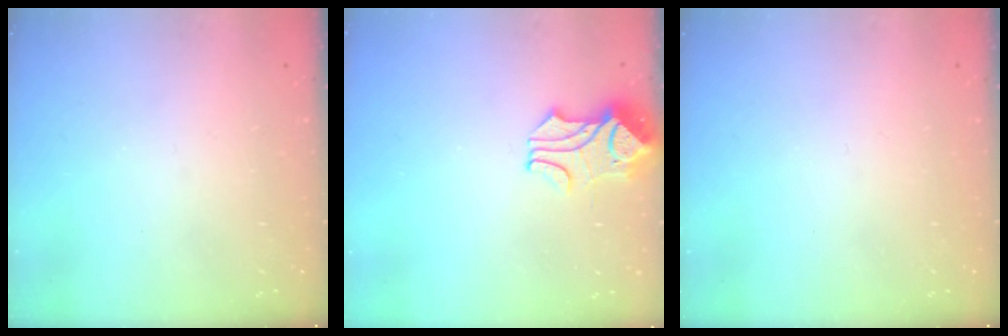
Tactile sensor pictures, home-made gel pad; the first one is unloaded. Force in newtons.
{"total": 1.9, "press": 1.4, "slide": 1.2}
{"total": 0.0}